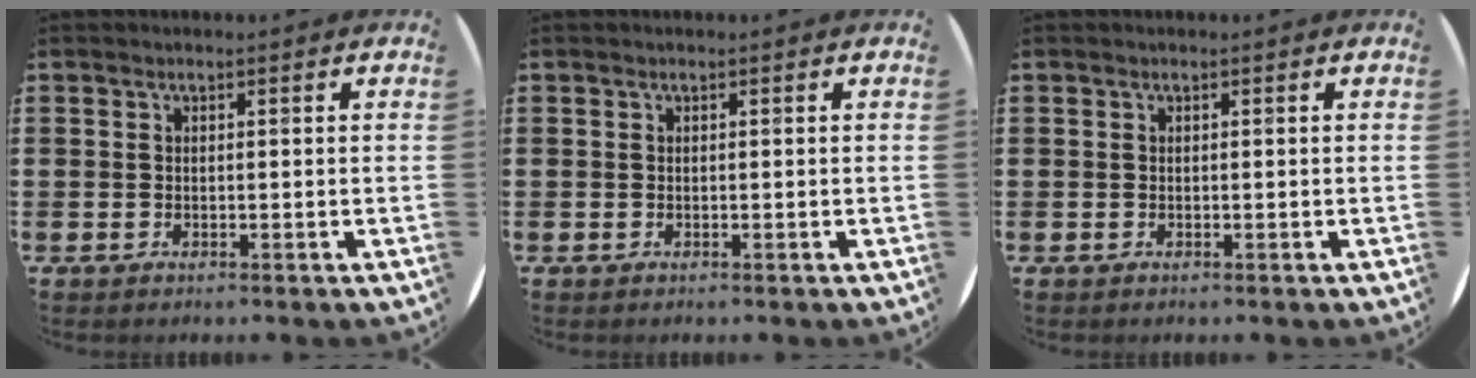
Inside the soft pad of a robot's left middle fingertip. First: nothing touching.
{"total": 0.0}
{"total": 0.0}